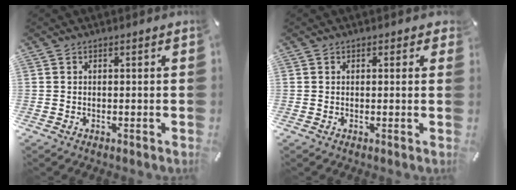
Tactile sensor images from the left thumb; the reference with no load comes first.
{"total": 0.9, "force": [0.4, 0.7, 0.4], "torque": [0.008, -0.001, 0.002]}